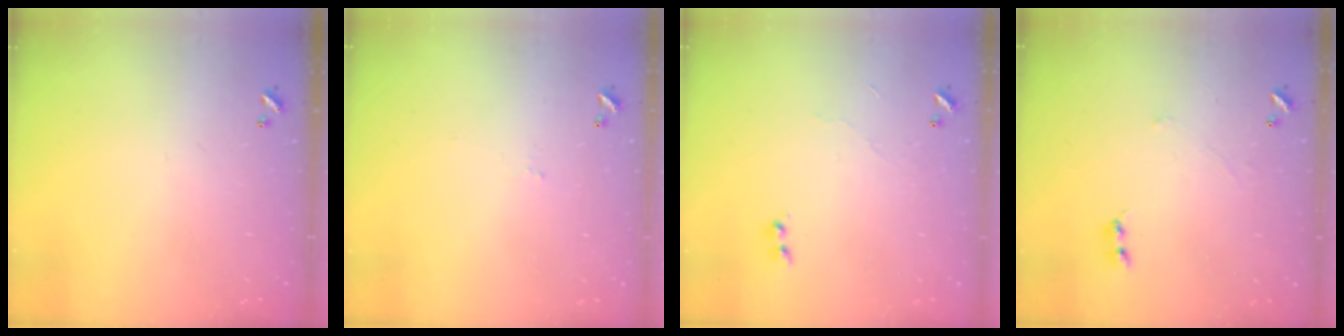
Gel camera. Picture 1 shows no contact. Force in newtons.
{"total": 1.7, "press": 1.6, "slide": 0.3}
{"total": 5.4, "press": 5.4, "slide": 0.3}
{"total": 0.9, "press": 0.8, "slide": 0.3}